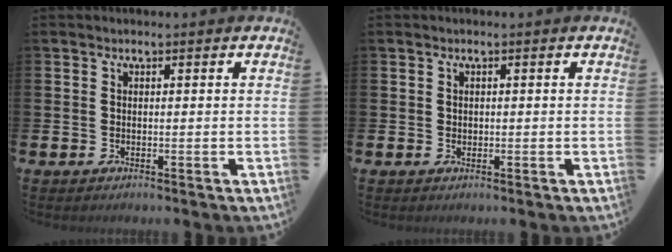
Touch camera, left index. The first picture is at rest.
{"total": 0.7, "force": [0.5, 0.6, 0.1], "torque": [0.008, 0.001, 0.005]}